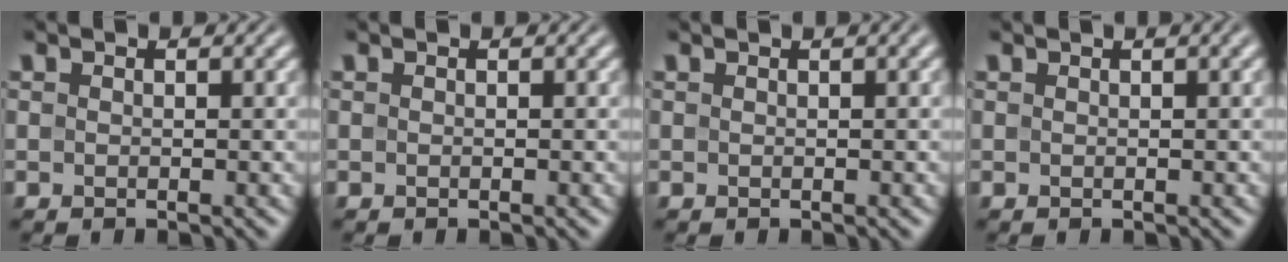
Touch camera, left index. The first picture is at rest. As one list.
[{"total": 0.0}, {"total": 1.4, "force": [0.7, 0.4, 1.1], "torque": [-0.014, 0.003, 0.003]}, {"total": 1.7, "force": [0.9, 0.6, 1.4], "torque": [-0.016, 0.002, 0.005]}]